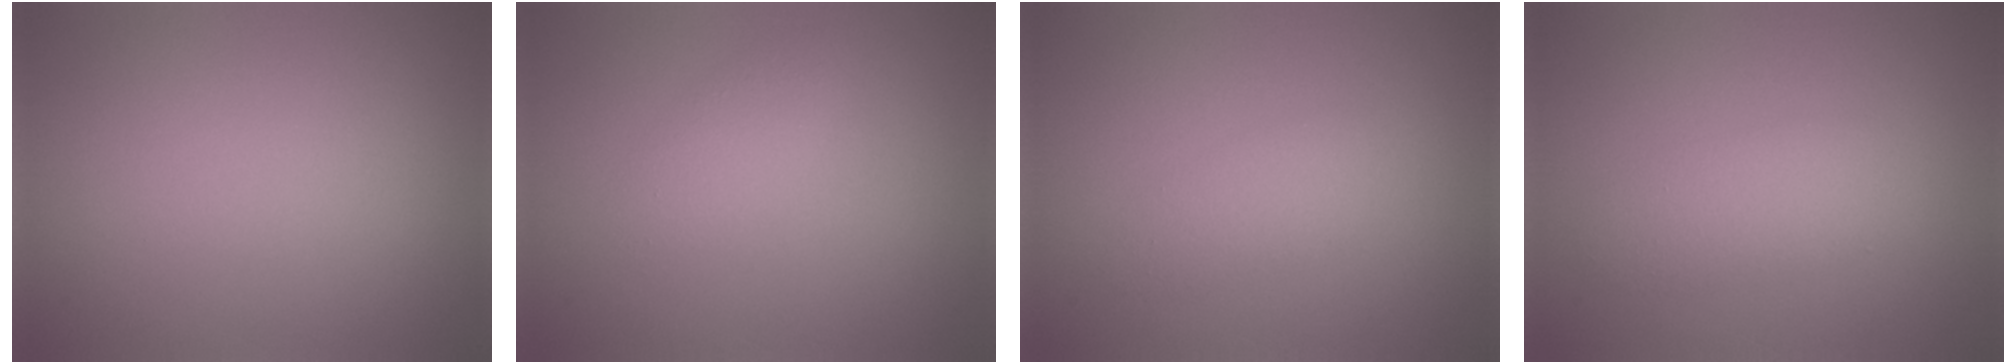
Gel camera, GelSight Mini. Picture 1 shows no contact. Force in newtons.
{"total": 1.4, "press": 1.4, "slide": 0.1}
{"total": 1.9, "press": 1.9, "slide": 0.1}
{"total": 2.7, "press": 2.7, "slide": 0.1}